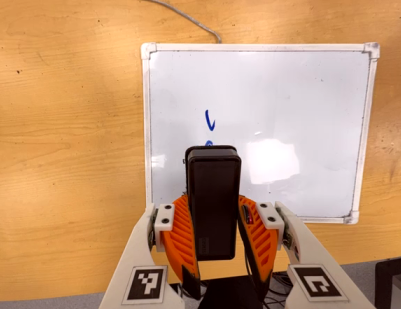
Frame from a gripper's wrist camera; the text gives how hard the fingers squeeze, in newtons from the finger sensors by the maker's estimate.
{"total": 6.1, "left": 5.5, "right": 6.7}